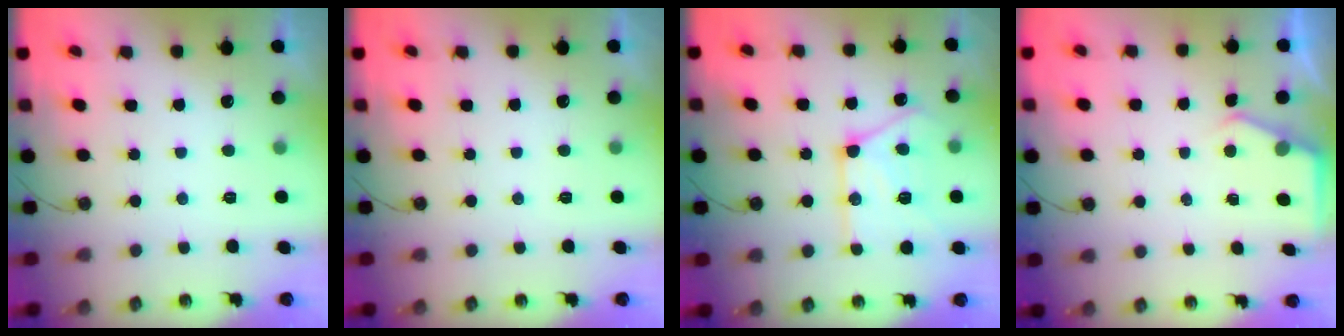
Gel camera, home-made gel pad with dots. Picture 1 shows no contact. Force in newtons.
{"total": 0.0}
{"total": 17.7, "press": 17.7, "slide": 1.3}
{"total": 2.9, "press": 2.9, "slide": 0.5}